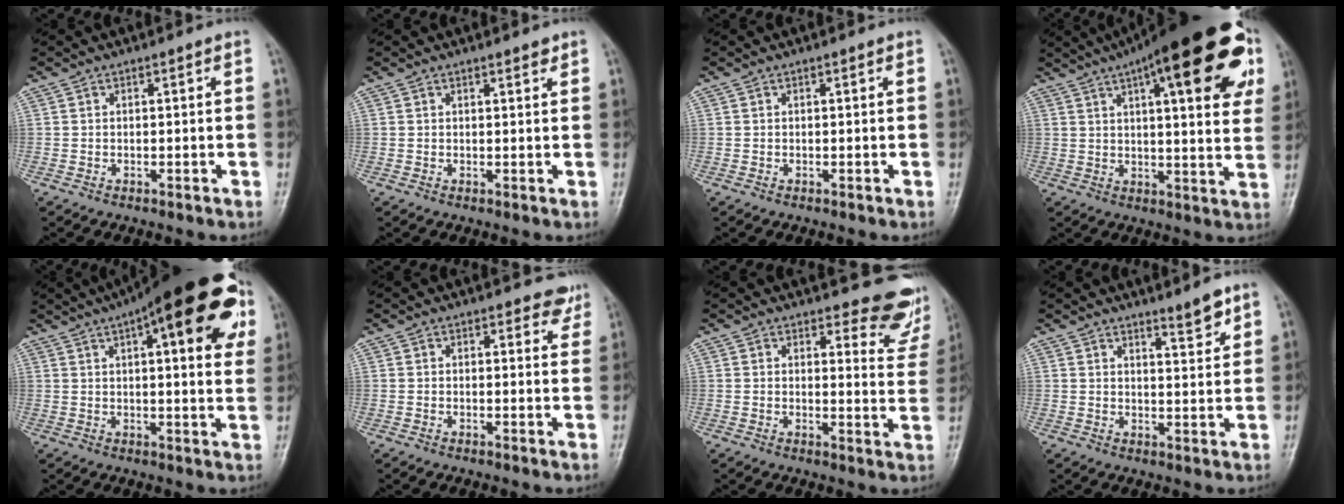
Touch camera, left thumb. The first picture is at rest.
{"total": 1.2, "force": [1.0, 0.4, 0.6], "torque": [-0.006, -0.006, 0.013]}
{"total": 0.0}
{"total": 26.3, "force": [12.0, 8.1, 21.9], "torque": [-0.284, 0.000, 0.162]}
{"total": 23.5, "force": [10.1, 7.7, 19.8], "torque": [-0.252, 0.006, 0.132]}
{"total": 3.5, "force": [2.8, 1.9, 0.9], "torque": [0.020, -0.017, 0.021]}
{"total": 9.7, "force": [8.9, 3.3, 1.9], "torque": [0.017, -0.081, 0.076]}
{"total": 4.3, "force": [3.4, 0.8, 2.6], "torque": [-0.028, -0.031, 0.051]}